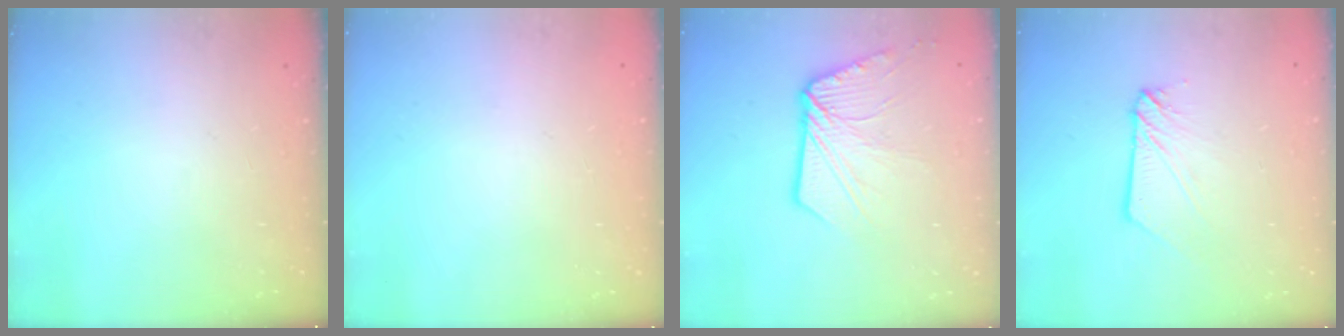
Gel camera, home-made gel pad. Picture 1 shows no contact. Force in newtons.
{"total": 0.0}
{"total": 10.5, "press": 10.5, "slide": 1.2}
{"total": 3.1, "press": 3.1, "slide": 0.1}